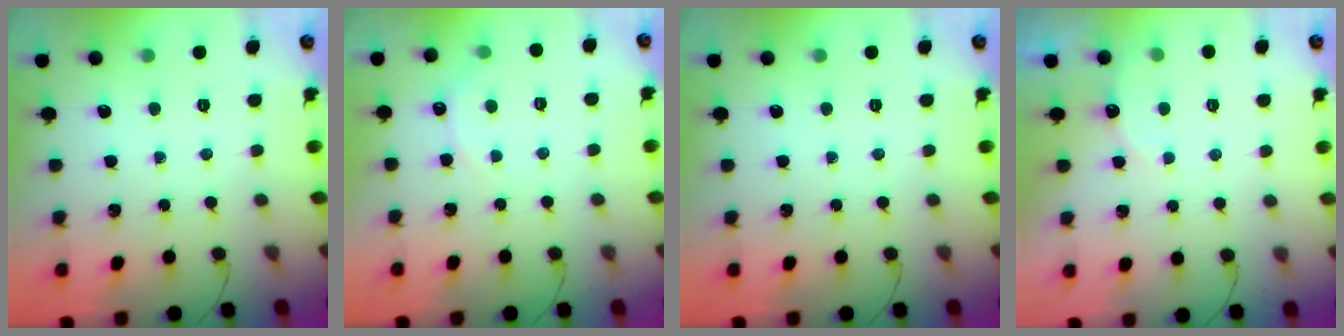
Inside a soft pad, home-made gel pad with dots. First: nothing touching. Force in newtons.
{"total": 4.4, "press": 4.4, "slide": 0.7}
{"total": 0.0}
{"total": 6.7, "press": 6.6, "slide": 1.2}